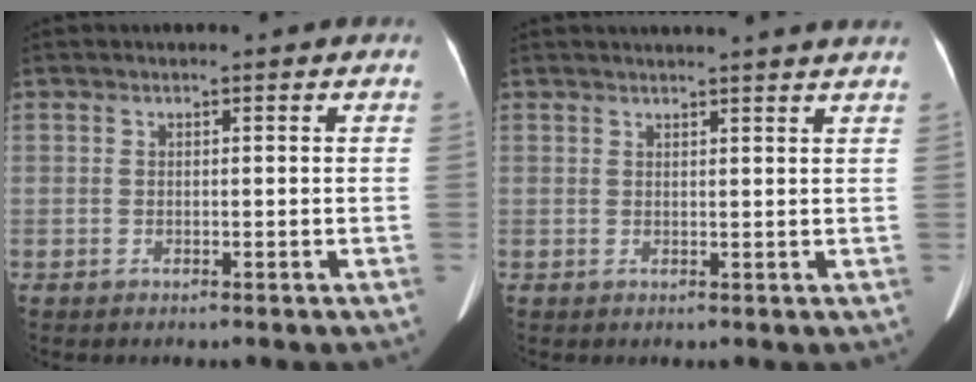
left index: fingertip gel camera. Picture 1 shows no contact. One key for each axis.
{"total": 9.7, "fx": 9.0, "fy": -0.5, "fz": 3.7, "tx": -0.050, "ty": -0.010, "tz": 0.089}